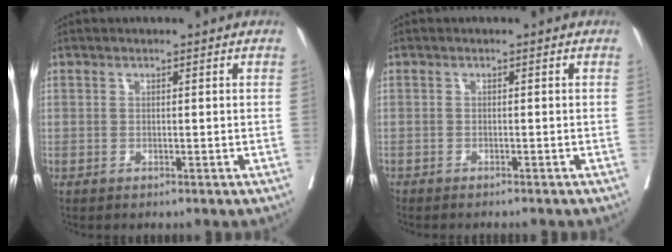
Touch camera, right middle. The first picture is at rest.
{"total": 3.0, "force": [-2.8, 0.5, 1.0], "torque": [-0.010, -0.005, -0.041]}